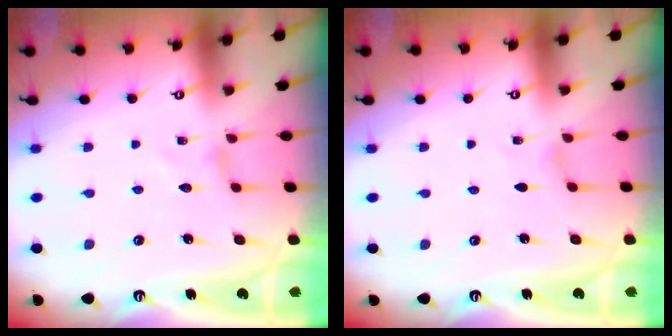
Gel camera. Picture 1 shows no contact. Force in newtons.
{"total": 0.0}